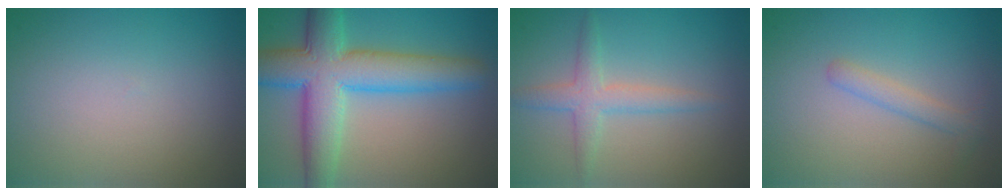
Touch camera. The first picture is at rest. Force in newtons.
{"total": 8.8, "press": 8.8, "slide": 0.2}
{"total": 2.6, "press": 2.6, "slide": 0.1}
{"total": 1.6, "press": 1.6, "slide": 0.0}